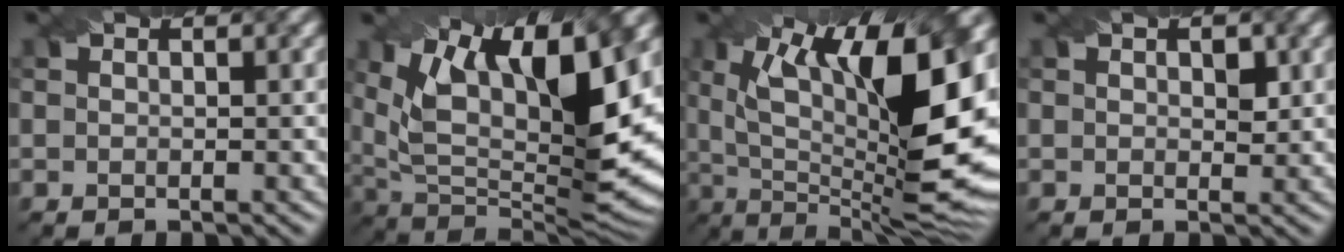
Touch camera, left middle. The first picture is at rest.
{"total": 15.1, "force": [6.6, 5.6, 12.4], "torque": [-0.223, 0.002, 0.121]}
{"total": 16.6, "force": [4.0, 5.7, 15.0], "torque": [-0.237, -0.007, 0.069]}
{"total": 1.4, "force": [0.4, 0.8, 1.1], "torque": [-0.011, -0.002, 0.008]}